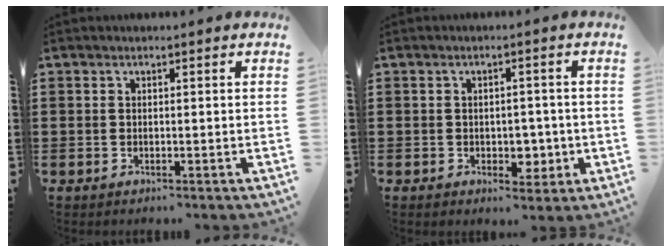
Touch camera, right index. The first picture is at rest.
{"total": 3.2, "force": [-0.6, 2.4, 2.1], "torque": [-0.035, 0.003, -0.015]}